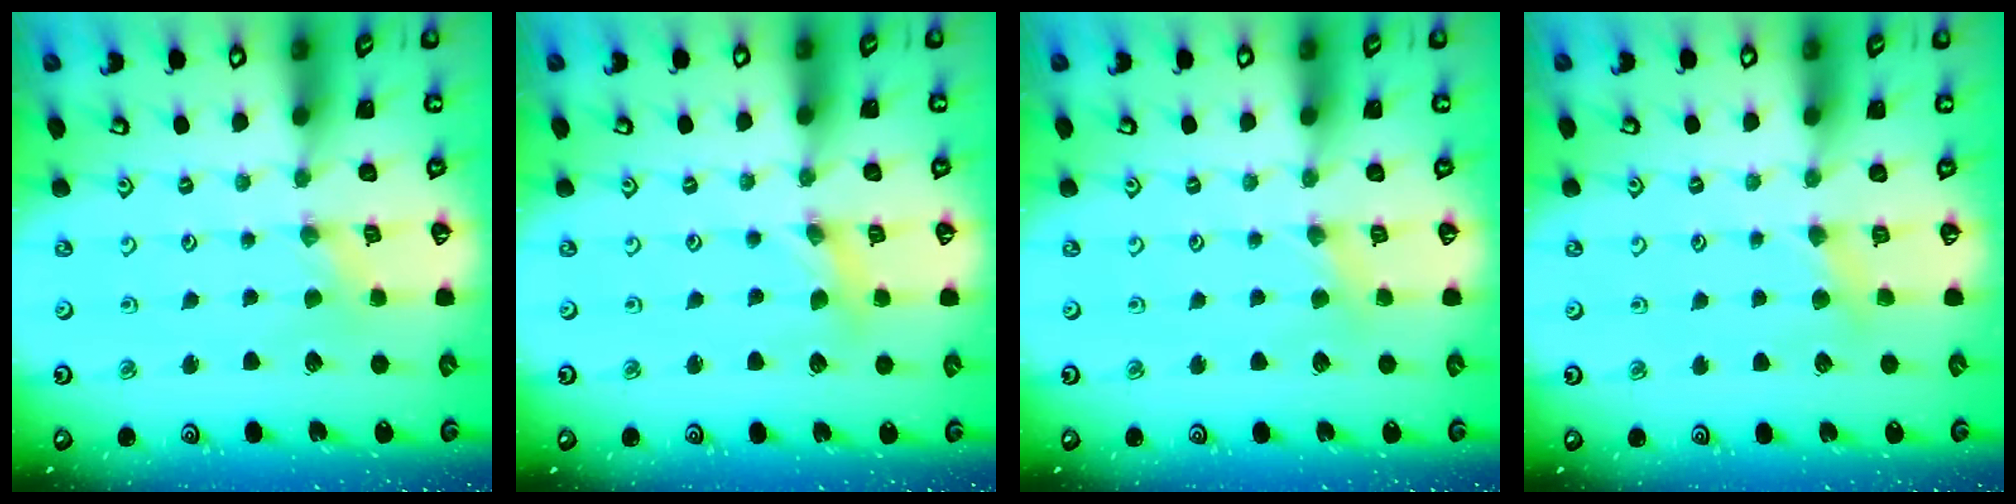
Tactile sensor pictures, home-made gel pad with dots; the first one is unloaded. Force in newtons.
{"total": 2.7, "press": 2.7, "slide": 0.3}
{"total": 2.0, "press": 2.0, "slide": 0.4}
{"total": 4.5, "press": 4.5, "slide": 0.7}